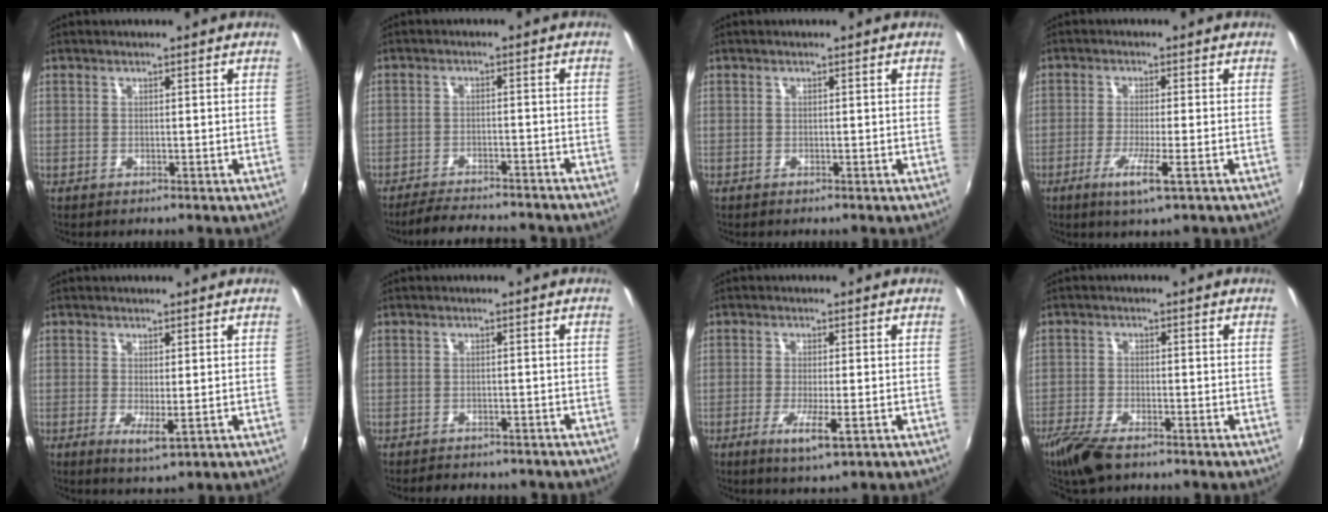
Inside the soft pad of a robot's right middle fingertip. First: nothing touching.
{"total": 12.3, "force": [-11.0, 2.0, 4.9], "torque": [-0.104, -0.013, -0.155]}
{"total": 0.0}
{"total": 5.5, "force": [-2.7, -0.1, 4.7], "torque": [-0.098, -0.014, -0.053]}
{"total": 3.3, "force": [-0.5, 0.6, 3.2], "torque": [-0.059, -0.013, -0.006]}
{"total": 7.8, "force": [-6.9, 2.5, 2.8], "torque": [-0.061, -0.013, -0.087]}
{"total": 5.3, "force": [-2.2, 0.5, 4.7], "torque": [-0.097, -0.015, -0.040]}
{"total": 7.6, "force": [-5.8, 2.3, 4.5], "torque": [-0.118, -0.024, -0.113]}